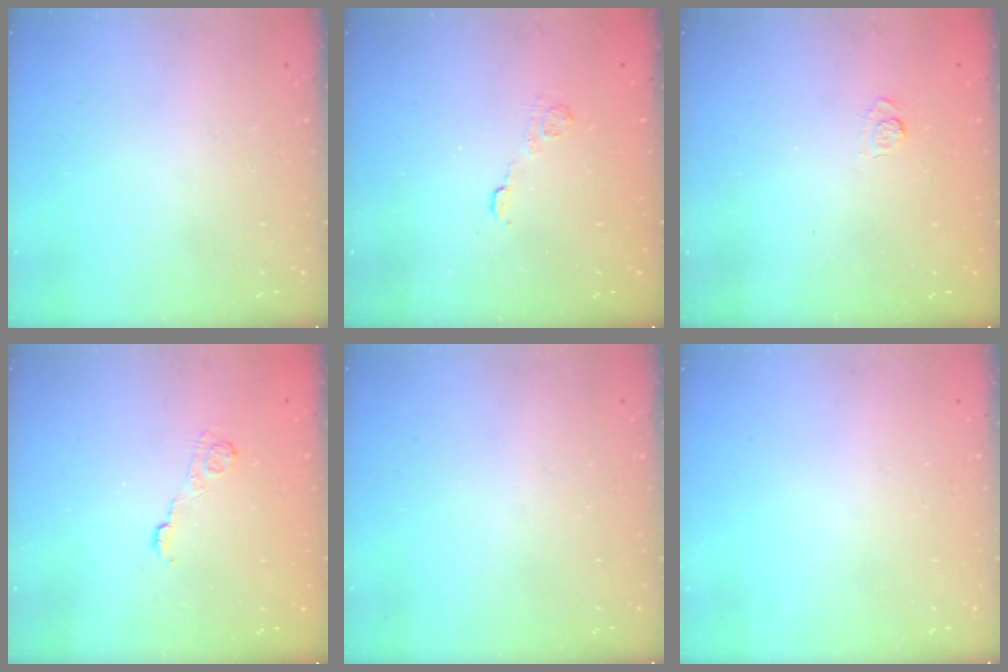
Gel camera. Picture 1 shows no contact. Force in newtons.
{"total": 3.6, "press": 3.4, "slide": 1.2}
{"total": 2.2, "press": 1.8, "slide": 1.3}
{"total": 3.6, "press": 3.4, "slide": 1.2}
{"total": 0.0}
{"total": 0.0}